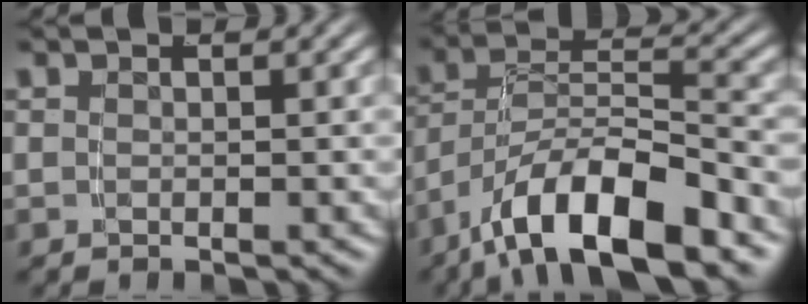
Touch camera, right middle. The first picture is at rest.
{"total": 8.6, "force": [-4.2, 4.1, 6.3], "torque": [-0.105, -0.018, -0.060]}